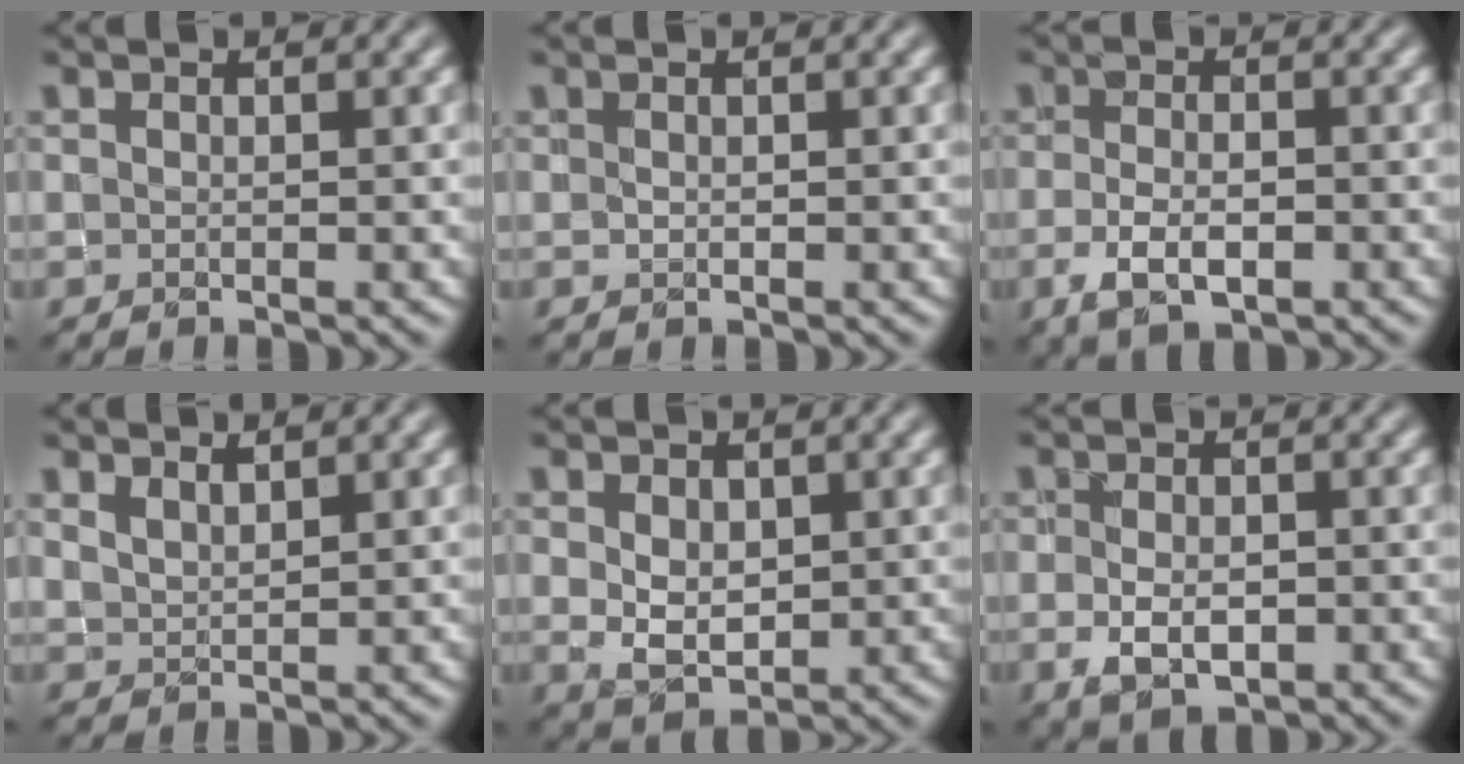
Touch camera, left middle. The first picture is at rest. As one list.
[{"total": 0.0}, {"total": 3.4, "force": [-1.3, 1.7, 2.6], "torque": [-0.056, -0.005, -0.025]}, {"total": 1.5, "force": [1.4, 0.4, 0.1], "torque": [-0.007, 0.001, 0.030]}, {"total": 3.0, "force": [0.4, 2.2, 1.9], "torque": [-0.039, -0.001, 0.012]}, {"total": 3.1, "force": [-0.8, 2.1, 2.2], "torque": [-0.048, -0.005, -0.012]}]